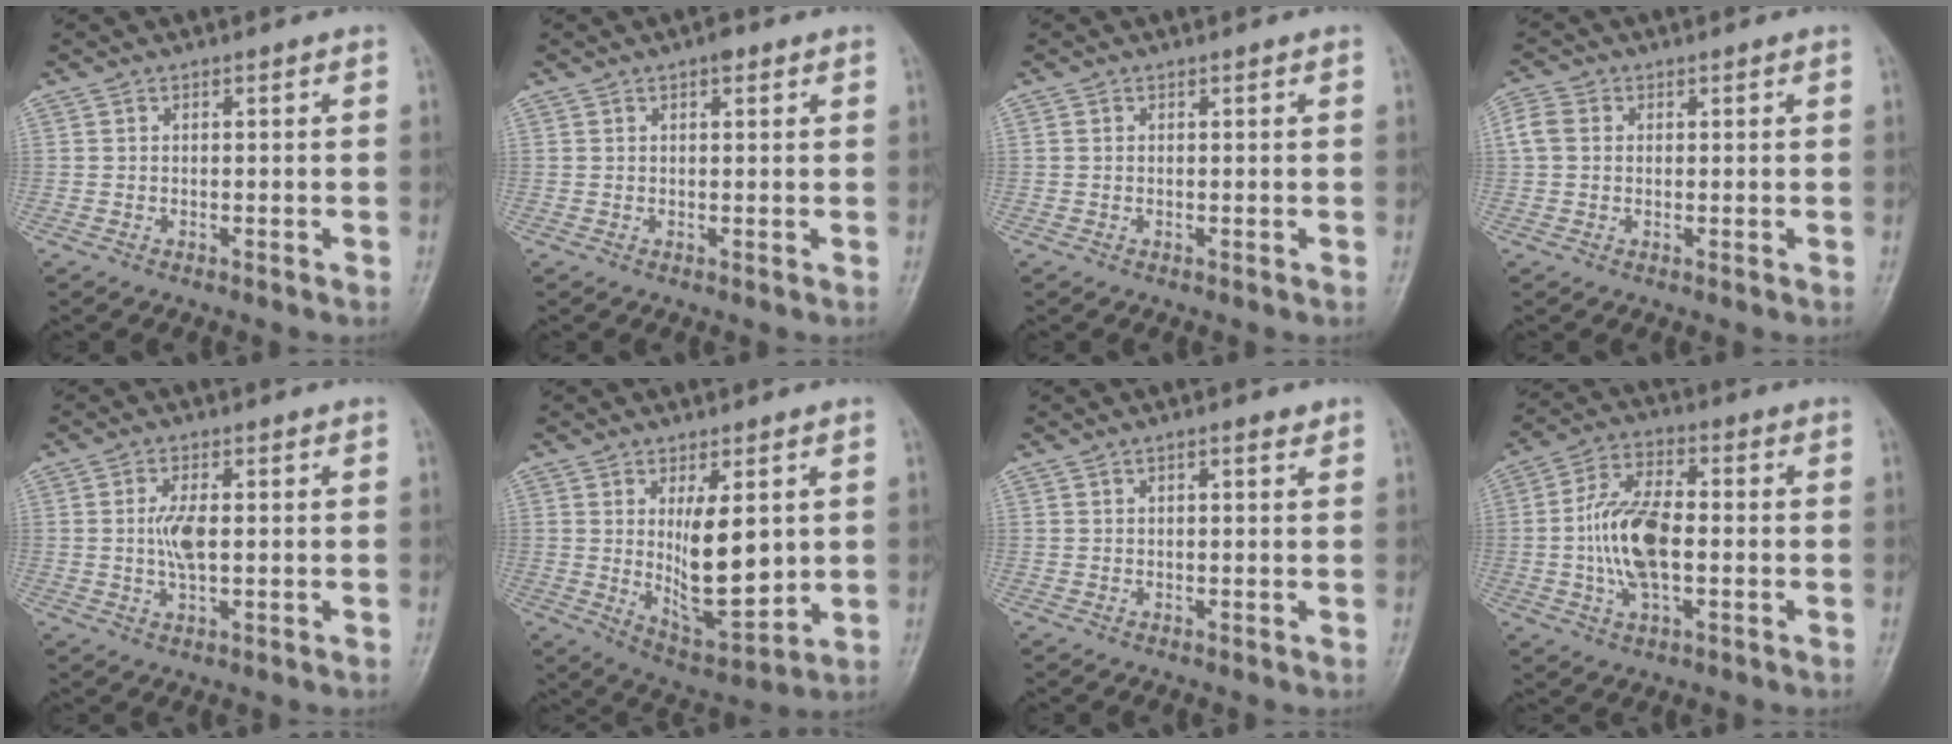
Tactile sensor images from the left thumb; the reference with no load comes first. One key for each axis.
{"total": 1.8, "fx": 1.1, "fy": 0.8, "fz": 1.3, "tx": -0.013, "ty": -0.001, "tz": 0.012}
{"total": 0.0}
{"total": 3.6, "fx": 0.8, "fy": 2.9, "fz": 2.1, "tx": -0.044, "ty": 0.009, "tz": 0.011}
{"total": 5.0, "fx": 0.4, "fy": 2.2, "fz": 4.5, "tx": -0.091, "ty": -0.003, "tz": 0.008}
{"total": 12.8, "fx": 1.6, "fy": 5.3, "fz": 11.5, "tx": -0.160, "ty": -0.034, "tz": 0.047}
{"total": 2.2, "fx": 1.3, "fy": 0.7, "fz": 1.6, "tx": -0.020, "ty": -0.004, "tz": 0.018}
{"total": 12.7, "fx": -0.9, "fy": 6.5, "fz": 10.9, "tx": -0.211, "ty": 0.014, "tz": -0.019}